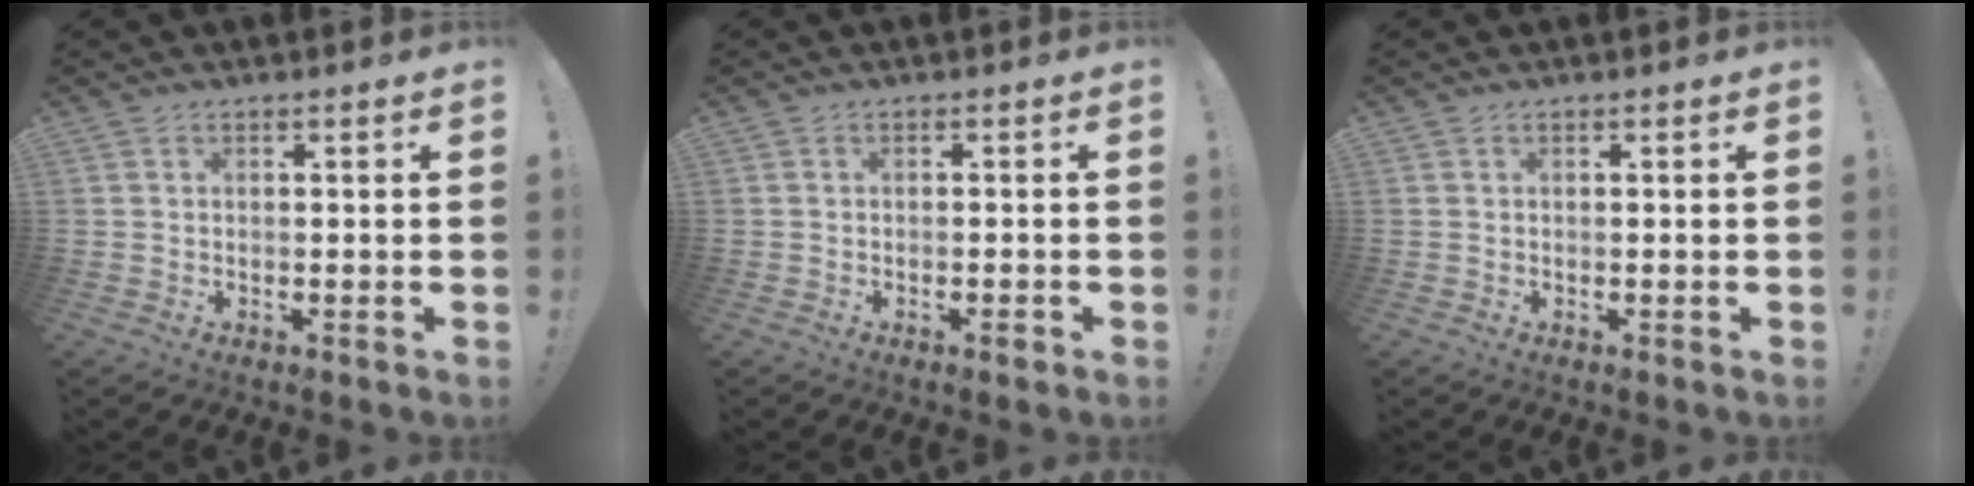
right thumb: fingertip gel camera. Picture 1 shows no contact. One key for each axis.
{"total": 1.4, "fx": -0.9, "fy": 0.2, "fz": 1.1, "tx": -0.015, "ty": 0.001, "tz": -0.015}
{"total": 0.0}